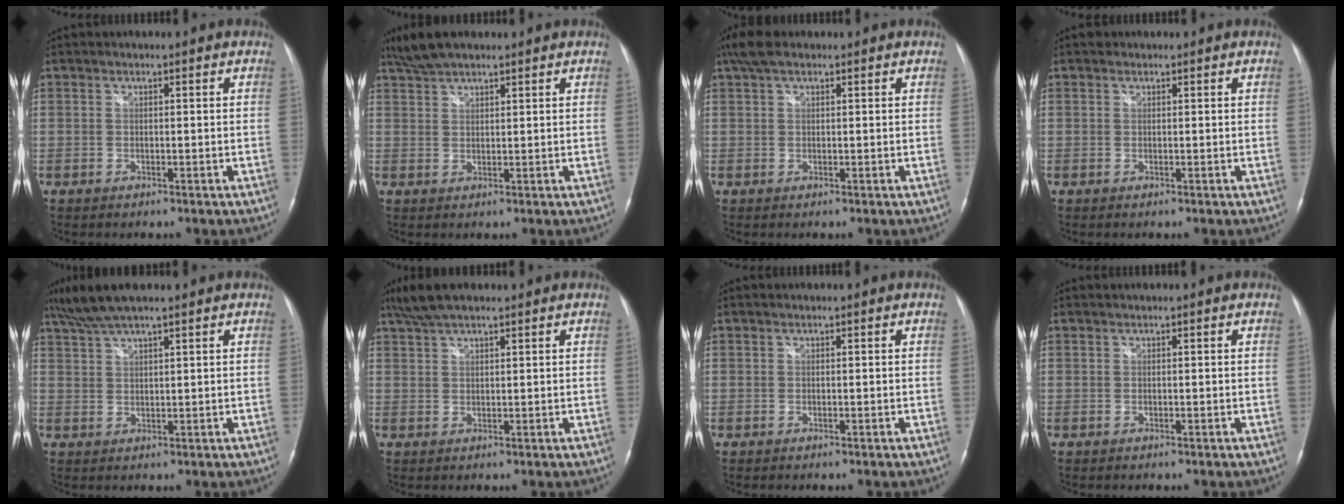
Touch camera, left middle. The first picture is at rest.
{"total": 5.3, "force": [4.4, 1.4, 2.6], "torque": [-0.062, 0.016, 0.085]}
{"total": 4.2, "force": [2.9, 1.5, 2.6], "torque": [-0.060, 0.025, 0.055]}
{"total": 0.6, "force": [0.4, 0.4, 0.0], "torque": [-0.003, 0.002, 0.004]}
{"total": 6.7, "force": [5.5, 0.6, 3.9], "torque": [-0.082, 0.031, 0.101]}
{"total": 5.8, "force": [4.6, 1.4, 3.3], "torque": [-0.072, 0.022, 0.085]}
{"total": 0.0}
{"total": 0.0}